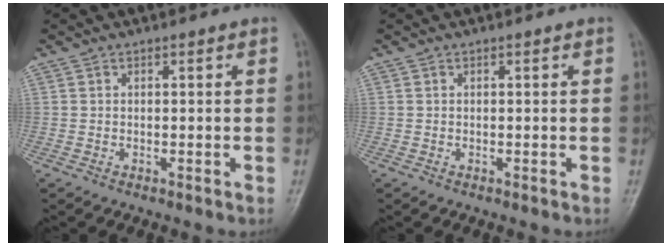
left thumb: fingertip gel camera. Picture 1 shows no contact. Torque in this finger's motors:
{"motor_torque": [0.05, 0.05, -0.03, -0.03, 0.00]}